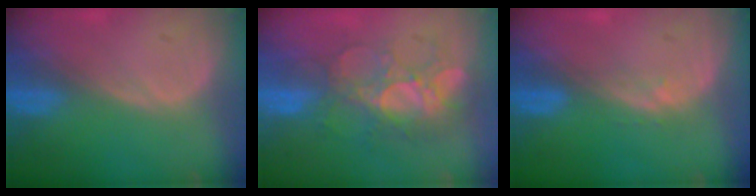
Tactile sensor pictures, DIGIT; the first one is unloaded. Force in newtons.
{"total": 8.3, "press": 7.7, "slide": 3.1}
{"total": 1.0, "press": 1.0, "slide": 0.2}